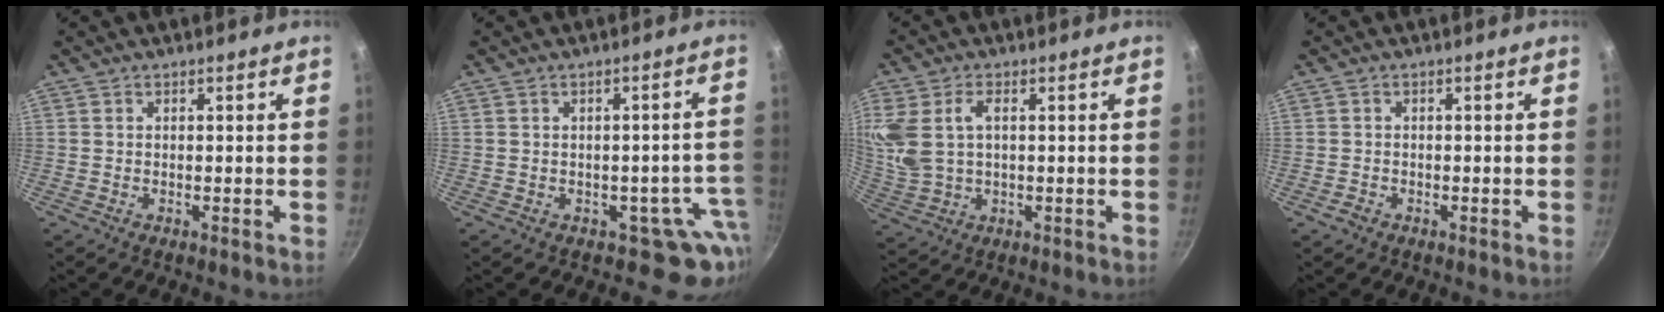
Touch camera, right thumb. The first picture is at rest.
{"total": 7.1, "force": [-3.0, 5.8, 2.8], "torque": [0.048, 0.047, -0.022]}
{"total": 10.3, "force": [2.4, 6.3, 7.8], "torque": [-0.160, 0.004, 0.055]}
{"total": 1.4, "force": [-0.8, 1.1, 0.5], "torque": [-0.006, 0.008, -0.012]}